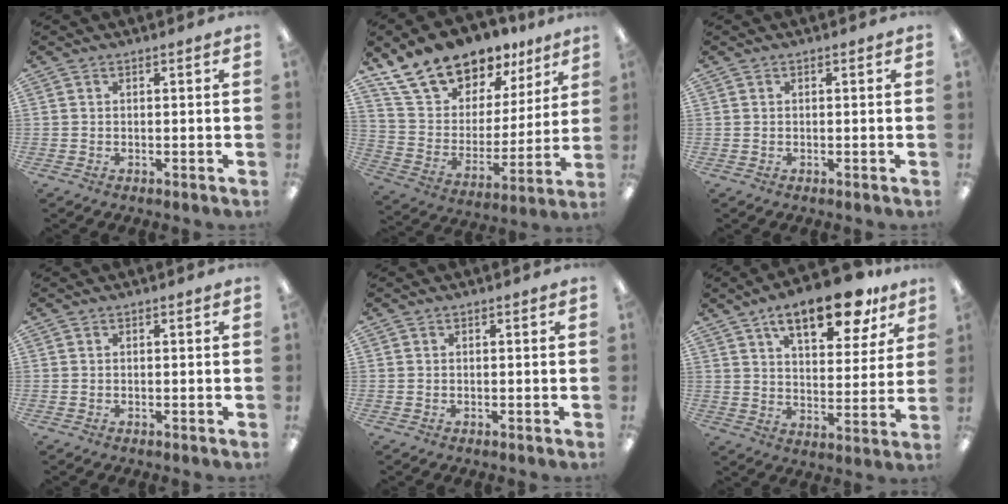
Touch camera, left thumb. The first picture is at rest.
{"total": 16.4, "force": [13.8, 8.0, 4.0], "torque": [-0.097, -0.100, 0.257]}
{"total": 0.0}
{"total": 0.0}
{"total": 0.0}
{"total": 16.4, "force": [10.9, 6.7, 10.3], "torque": [-0.145, -0.048, 0.177]}